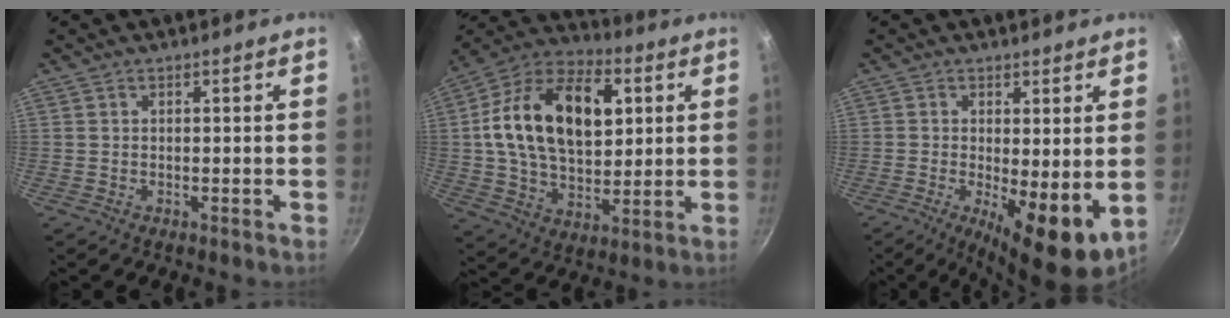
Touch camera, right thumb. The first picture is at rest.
{"total": 23.0, "force": [4.8, 14.4, 17.3], "torque": [-0.274, 0.011, 0.070]}
{"total": 10.3, "force": [-1.0, 3.4, 9.7], "torque": [-0.135, -0.018, -0.007]}